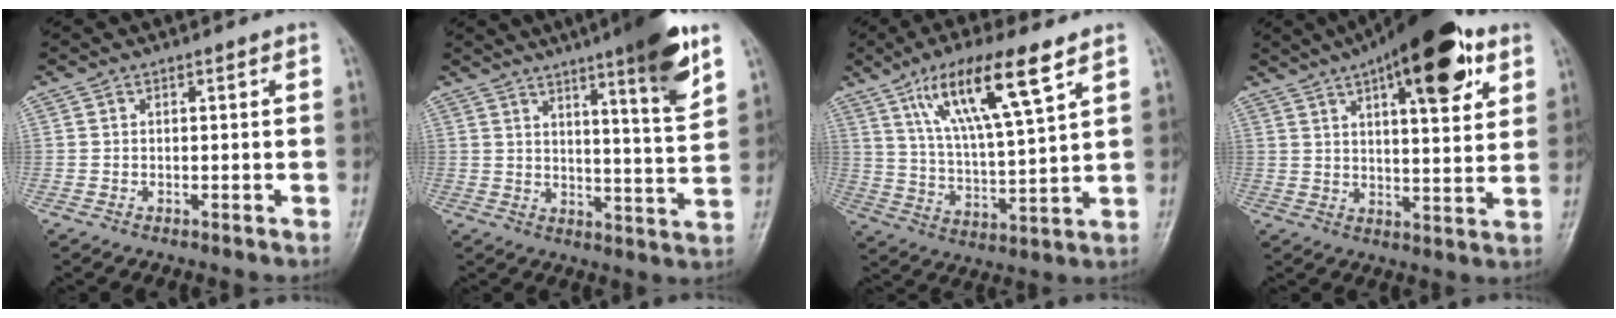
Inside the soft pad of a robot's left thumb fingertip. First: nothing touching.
{"total": 13.4, "force": [8.0, 1.2, 10.7], "torque": [-0.144, -0.044, 0.115]}
{"total": 15.4, "force": [8.4, 3.1, 12.5], "torque": [-0.221, -0.028, 0.158]}
{"total": 19.3, "force": [10.0, 6.8, 15.0], "torque": [-0.197, -0.021, 0.146]}